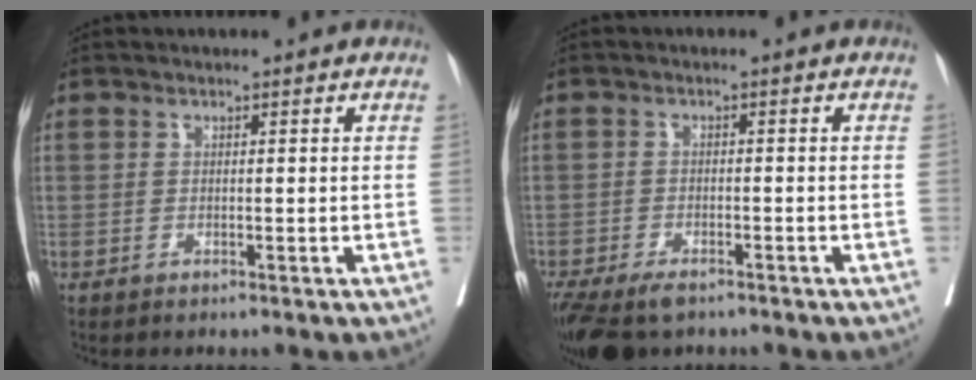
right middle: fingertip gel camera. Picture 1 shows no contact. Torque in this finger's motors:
{"motor_torque": [0.40, -0.52, 0.15, 0.06]}